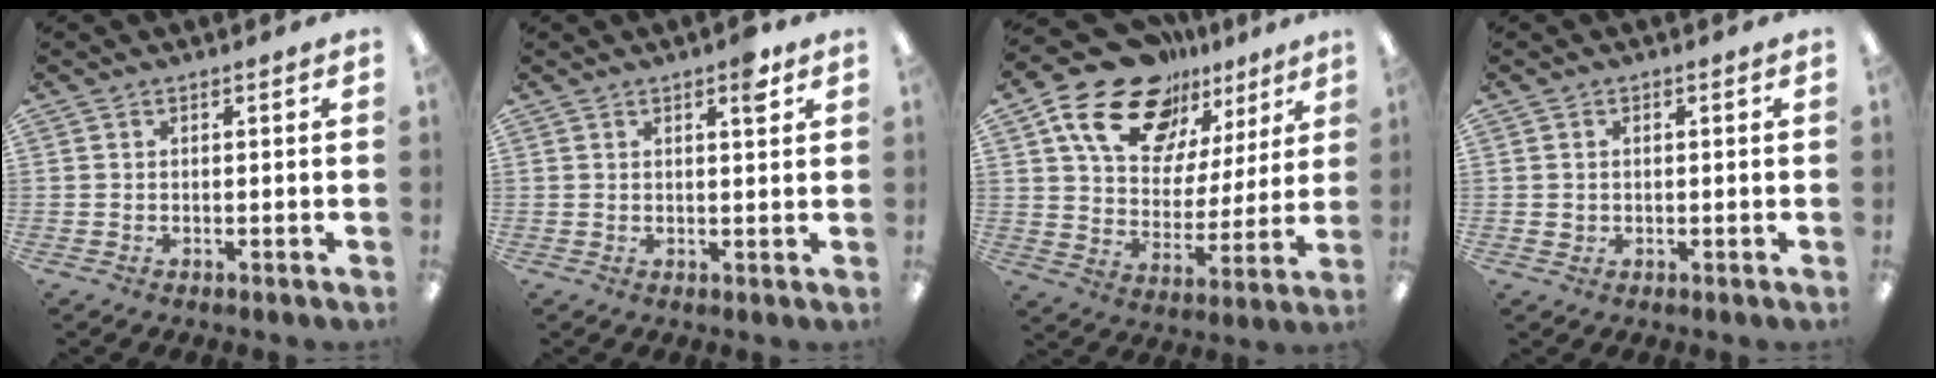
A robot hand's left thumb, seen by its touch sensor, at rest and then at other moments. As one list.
[{"total": 4.0, "force": [2.4, 1.0, 2.9], "torque": [-0.032, -0.010, 0.035]}, {"total": 20.1, "force": [13.2, 11.9, 9.2], "torque": [-0.163, -0.074, 0.237]}, {"total": 1.1, "force": [0.1, 1.1, 0.1], "torque": [-0.002, 0.004, -0.001]}]